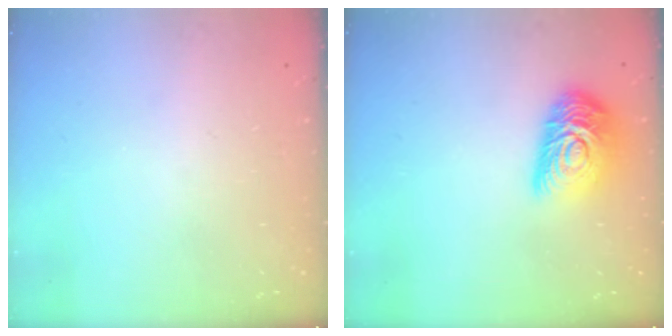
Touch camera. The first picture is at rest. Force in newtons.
{"total": 14.6, "press": 14.6, "slide": 0.8}